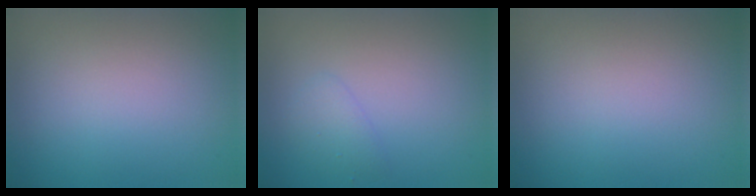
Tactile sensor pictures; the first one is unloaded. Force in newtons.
{"total": 1.3, "press": 1.3, "slide": 0.0}
{"total": 0.0}